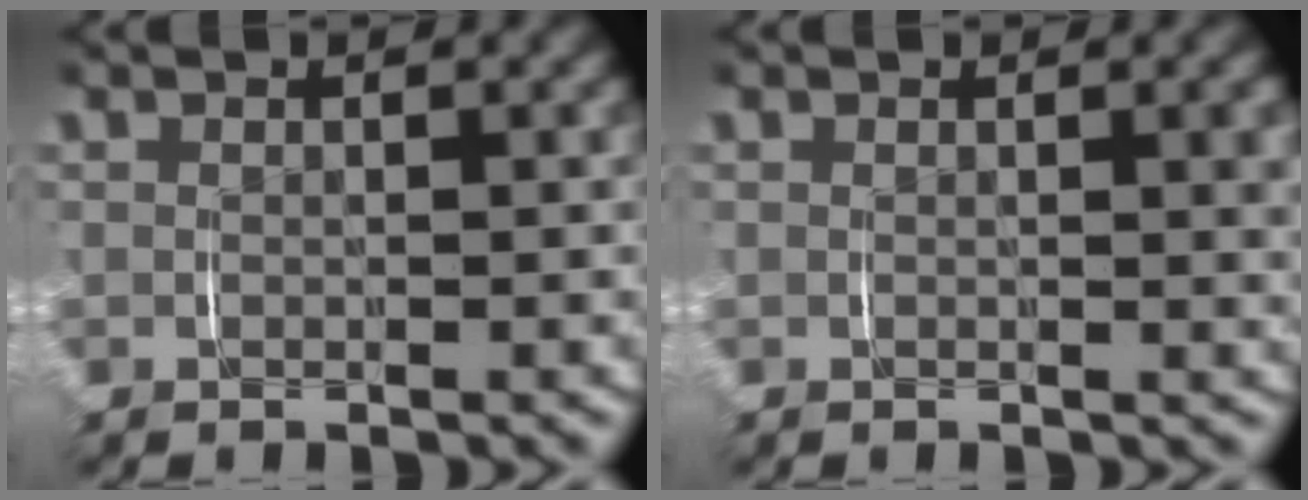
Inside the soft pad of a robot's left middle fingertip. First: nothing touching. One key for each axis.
{"total": 1.2, "fx": 0.4, "fy": -0.1, "fz": 1.1, "tx": -0.011, "ty": -0.003, "tz": 0.005}